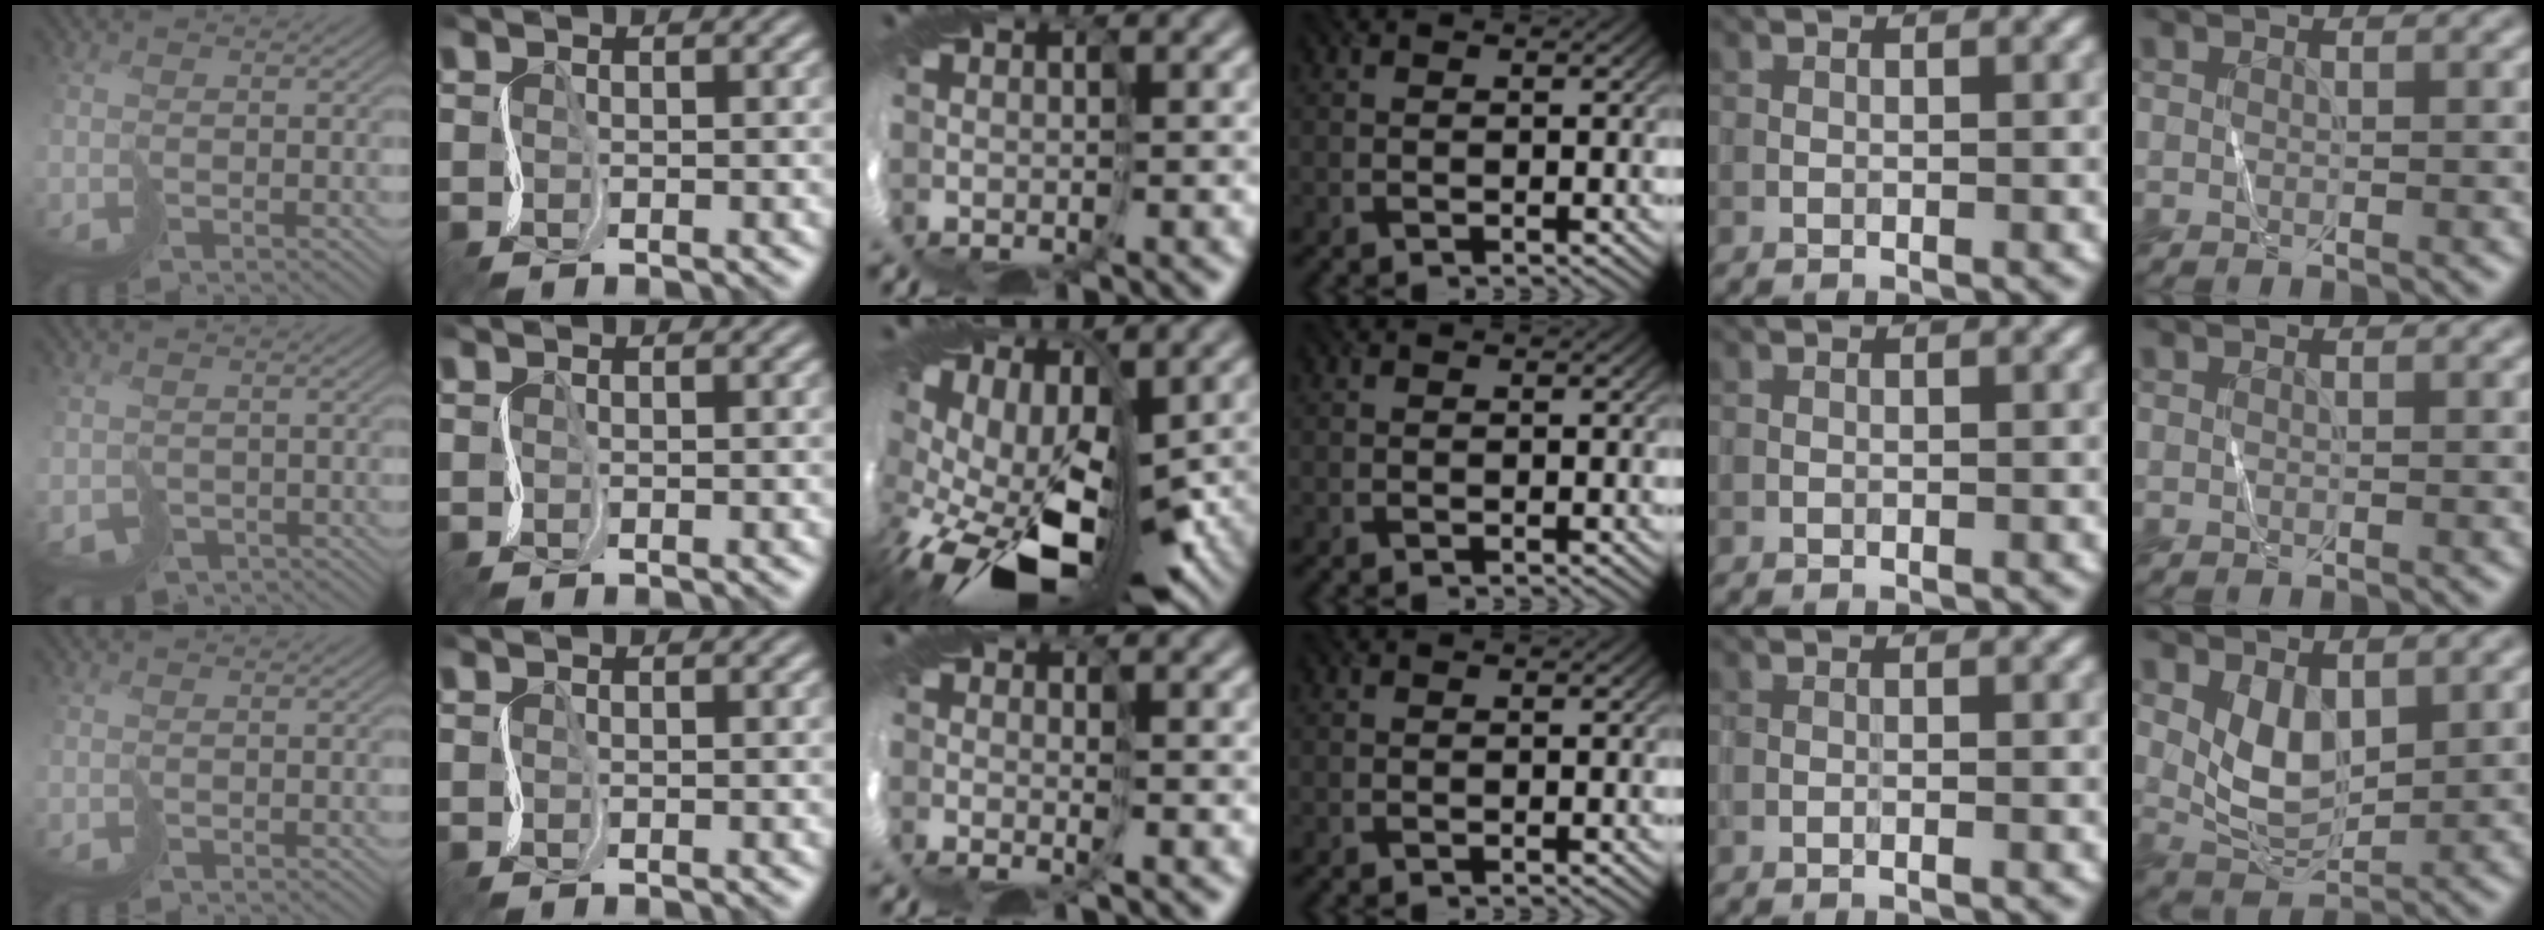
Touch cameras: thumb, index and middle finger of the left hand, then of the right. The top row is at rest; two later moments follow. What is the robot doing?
{"motion": "cut", "object": "tape"}